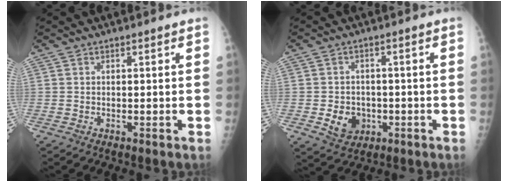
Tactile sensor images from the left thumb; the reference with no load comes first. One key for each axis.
{"total": 6.4, "fx": -1.7, "fy": 5.3, "fz": 3.1, "tx": -0.027, "ty": 0.006, "tz": -0.020}